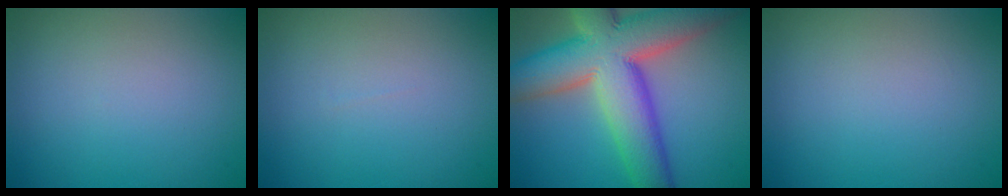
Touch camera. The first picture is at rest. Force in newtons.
{"total": 0.0}
{"total": 13.9, "press": 13.8, "slide": 1.1}
{"total": 0.0}